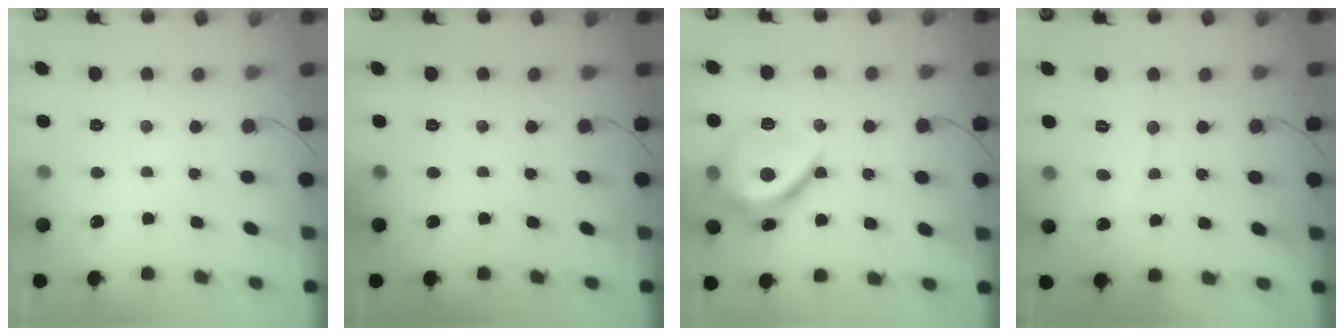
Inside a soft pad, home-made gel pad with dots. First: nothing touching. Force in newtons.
{"total": 0.0}
{"total": 11.5, "press": 11.4, "slide": 0.8}
{"total": 4.8, "press": 4.7, "slide": 0.4}